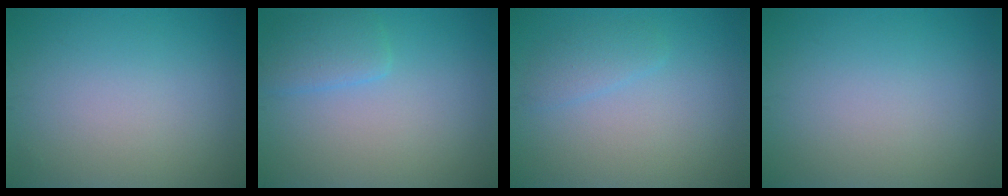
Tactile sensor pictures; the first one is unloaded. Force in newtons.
{"total": 2.4, "press": 2.3, "slide": 0.2}
{"total": 1.5, "press": 1.5, "slide": 0.1}
{"total": 0.0}